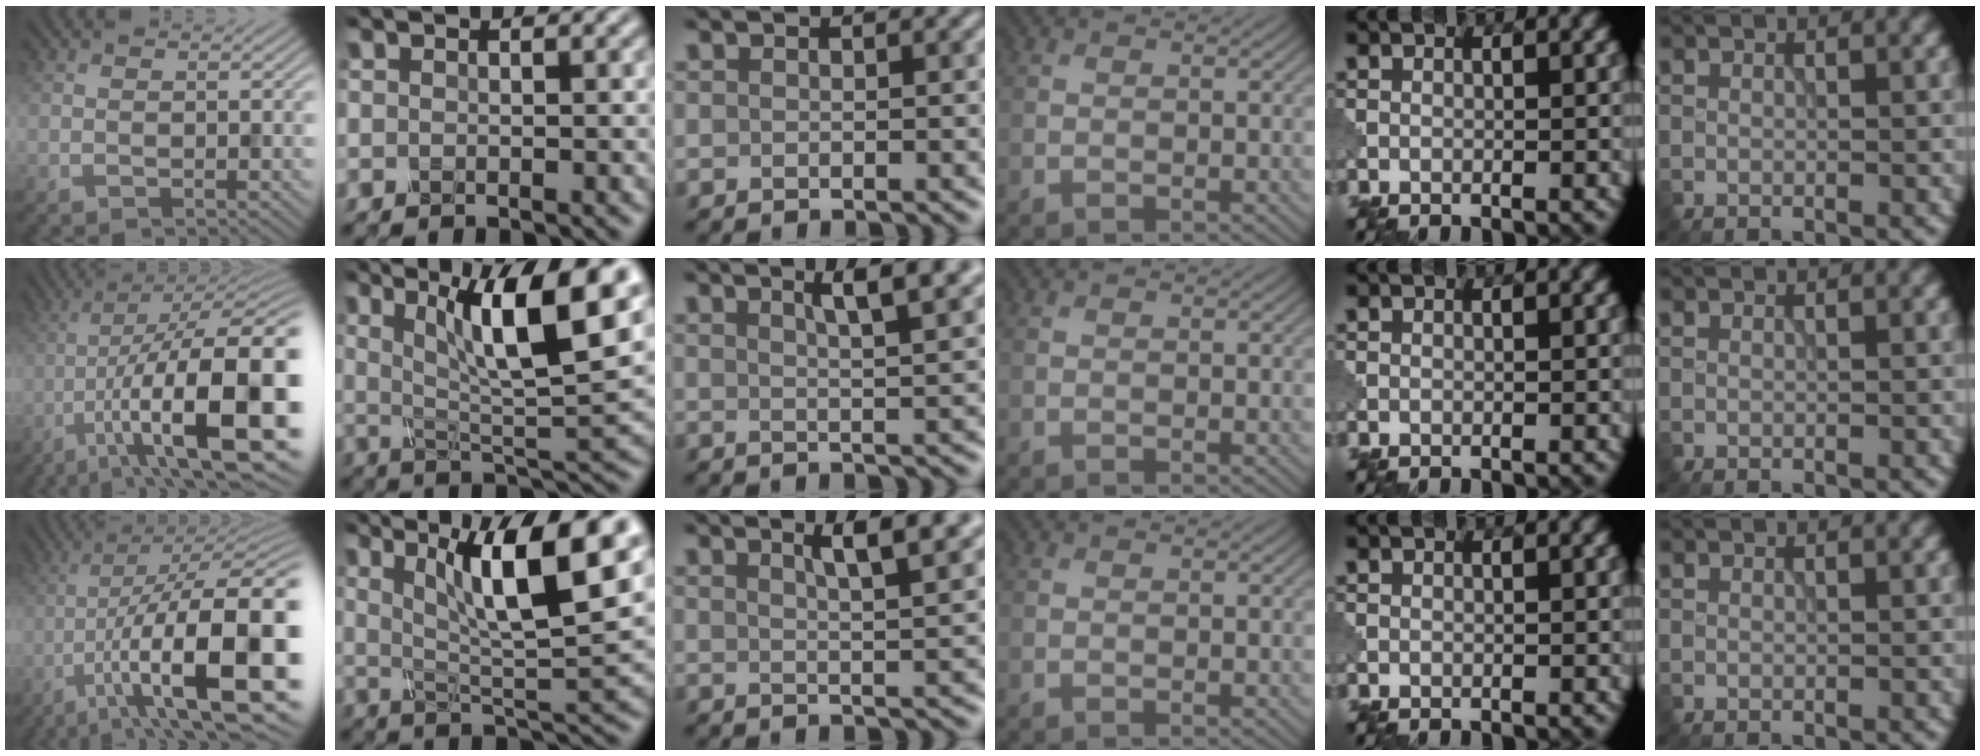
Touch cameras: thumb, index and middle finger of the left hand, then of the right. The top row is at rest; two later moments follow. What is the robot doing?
{"motion": "shake", "object": "plastic piggy bank"}